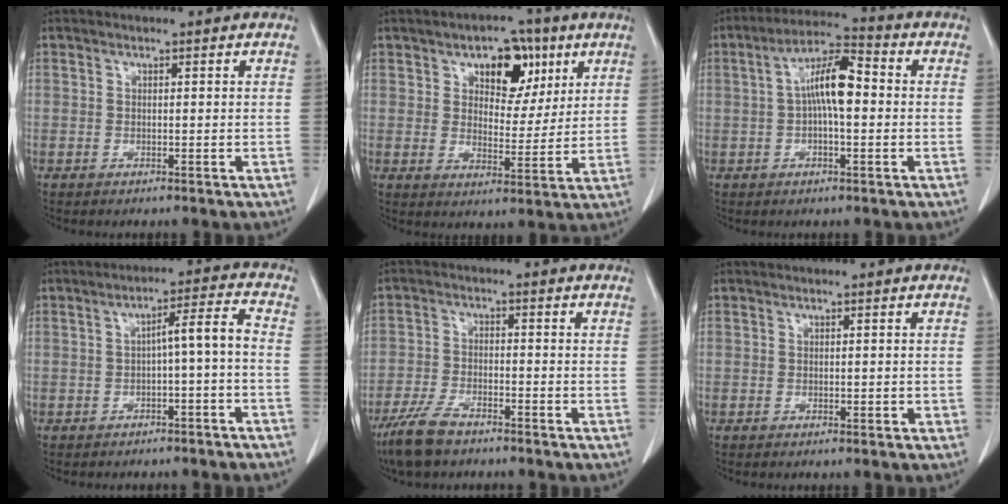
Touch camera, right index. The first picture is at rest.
{"total": 8.9, "force": [4.4, 5.2, 5.7], "torque": [-0.076, 0.016, 0.069]}
{"total": 8.4, "force": [0.3, 2.2, 8.1], "torque": [-0.155, 0.025, 0.000]}
{"total": 5.0, "force": [-1.2, 0.2, 4.9], "torque": [-0.073, 0.021, -0.015]}
{"total": 6.2, "force": [-4.7, 2.1, 3.4], "torque": [-0.080, -0.008, -0.087]}
{"total": 0.8, "force": [-0.1, 0.4, 0.6], "torque": [-0.009, 0.000, 0.000]}